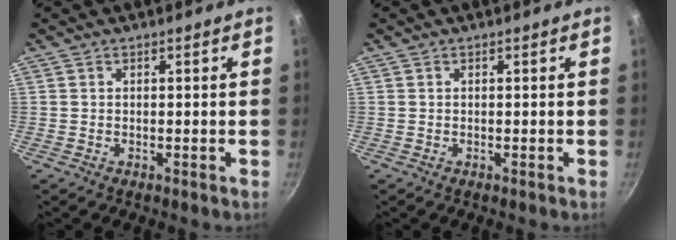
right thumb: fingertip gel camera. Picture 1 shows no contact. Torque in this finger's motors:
{"motor_torque": [0.00, 0.00, -0.02, 0.02, 0.00]}